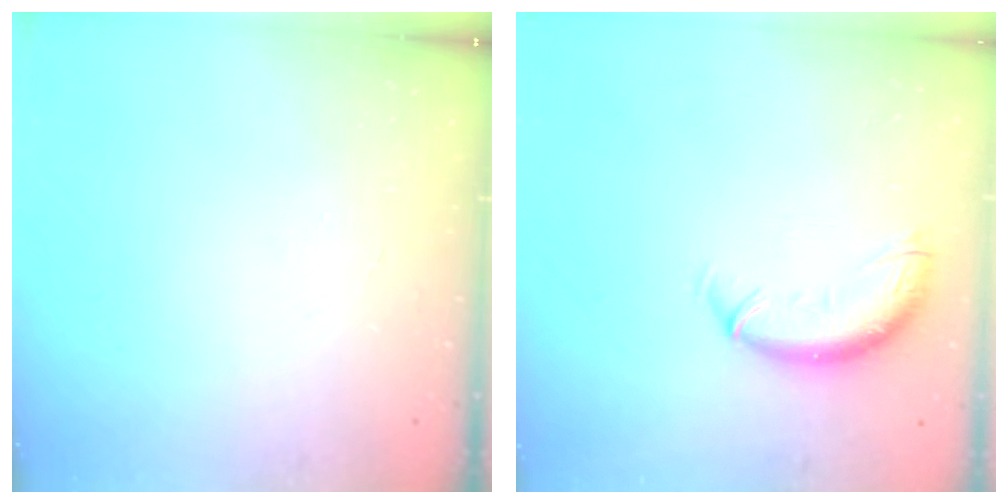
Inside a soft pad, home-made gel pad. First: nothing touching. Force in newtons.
{"total": 10.6, "press": 10.6, "slide": 1.0}